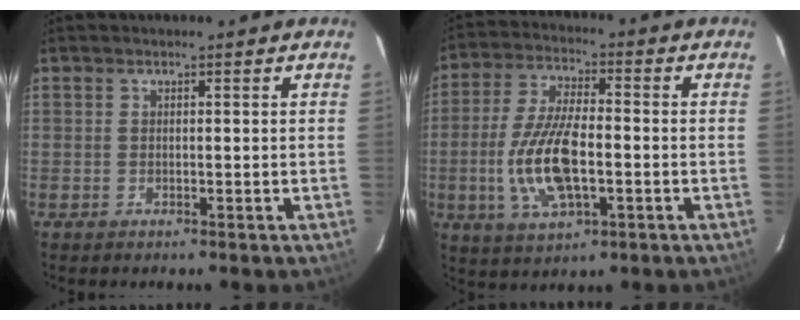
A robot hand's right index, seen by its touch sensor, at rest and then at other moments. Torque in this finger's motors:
{"motor_torque": [1.35, -0.79, 0.91, 0.12]}